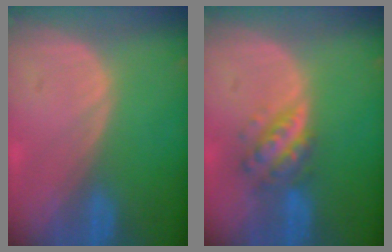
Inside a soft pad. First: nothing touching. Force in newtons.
{"total": 5.7, "press": 5.2, "slide": 2.3}